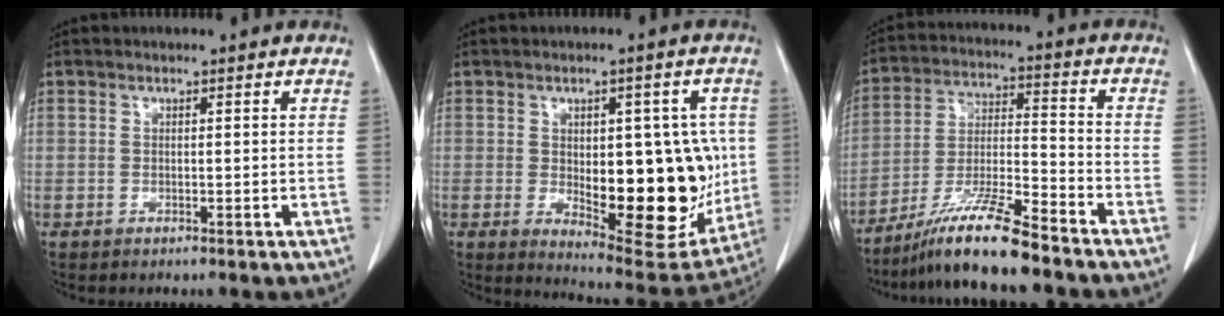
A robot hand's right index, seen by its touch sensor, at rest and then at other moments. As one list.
[{"total": 17.5, "force": [-1.3, 7.1, 15.9], "torque": [-0.211, -0.005, 0.003]}, {"total": 11.9, "force": [-9.4, 0.2, 7.2], "torque": [-0.140, -0.015, -0.174]}]